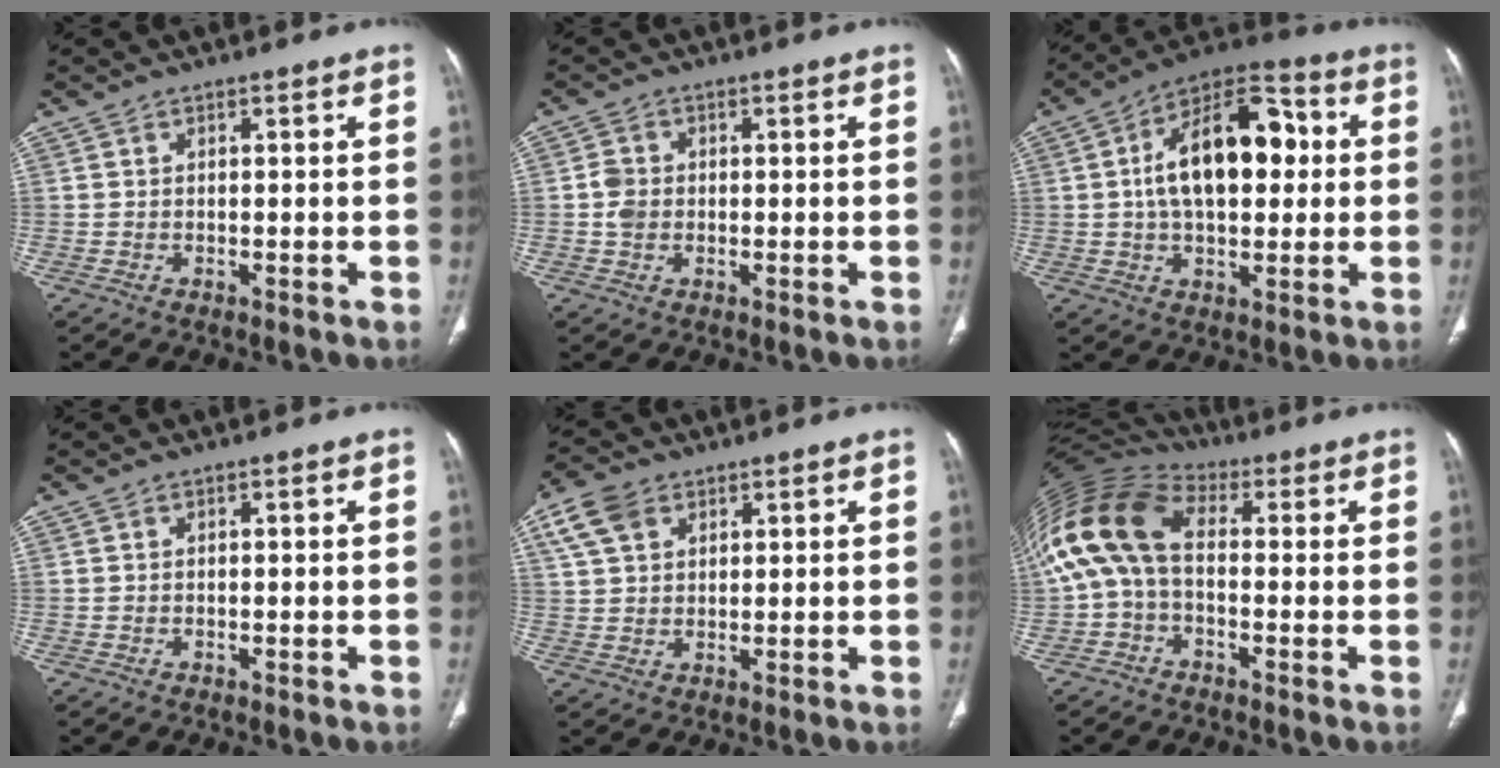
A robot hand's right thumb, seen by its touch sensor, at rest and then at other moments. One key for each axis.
{"total": 3.1, "fx": -0.2, "fy": 2.6, "fz": 1.7, "tx": -0.028, "ty": 0.007, "tz": -0.008}
{"total": 18.5, "fx": 2.3, "fy": 10.2, "fz": 15.3, "tx": -0.224, "ty": 0.029, "tz": 0.030}
{"total": 0.0}
{"total": 7.1, "fx": 3.4, "fy": 4.9, "fz": 3.9, "tx": -0.068, "ty": 0.002, "tz": 0.068}
{"total": 14.3, "fx": 0.4, "fy": 8.7, "fz": 11.4, "tx": -0.237, "ty": 0.043, "tz": -0.007}